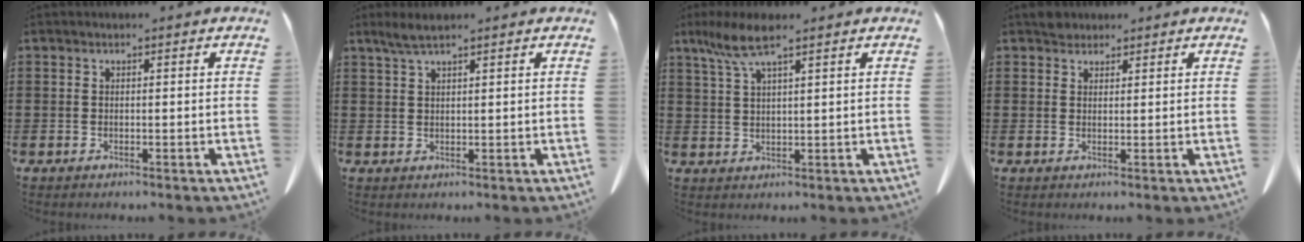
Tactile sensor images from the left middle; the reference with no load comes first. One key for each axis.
{"total": 2.6, "fx": 1.9, "fy": 0.3, "fz": 1.7, "tx": -0.037, "ty": 0.001, "tz": 0.034}
{"total": 5.9, "fx": 3.6, "fy": 1.1, "fz": 4.6, "tx": -0.104, "ty": -0.002, "tz": 0.061}
{"total": 2.0, "fx": 1.8, "fy": 0.9, "fz": 0.1, "tx": 0.000, "ty": -0.001, "tz": 0.035}